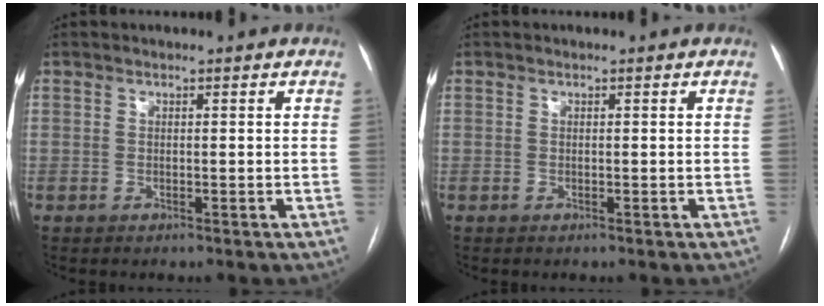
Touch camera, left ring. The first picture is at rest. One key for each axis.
{"total": 0.0}